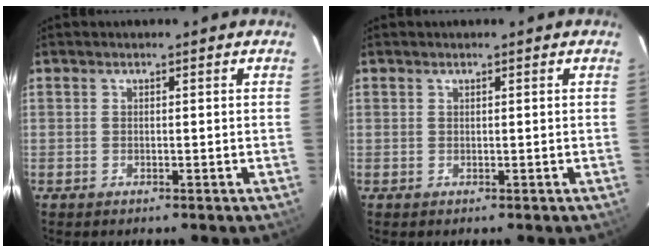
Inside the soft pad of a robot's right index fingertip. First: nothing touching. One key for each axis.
{"total": 0.0}